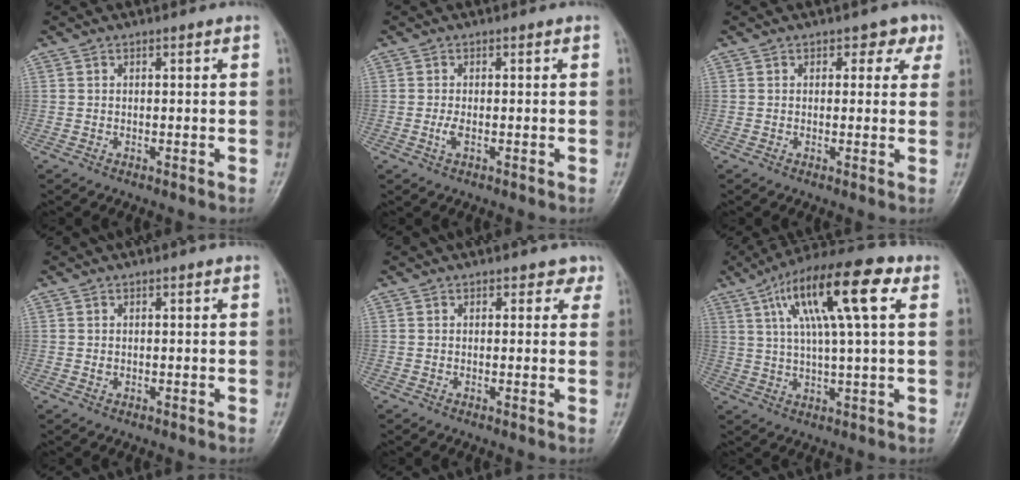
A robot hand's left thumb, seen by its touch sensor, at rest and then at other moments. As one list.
[{"total": 1.6, "force": [-0.5, 0.6, 1.5], "torque": [-0.035, -0.001, -0.008]}, {"total": 3.8, "force": [1.7, 2.8, 2.0], "torque": [0.011, -0.002, 0.012]}, {"total": 0.6, "force": [-0.1, 0.5, 0.3], "torque": [-0.002, 0.001, 0.001]}, {"total": 2.3, "force": [1.4, 1.8, 0.6], "torque": [0.023, -0.003, 0.006]}, {"total": 16.8, "force": [6.0, 4.1, 15.1], "torque": [-0.260, 0.015, 0.093]}]